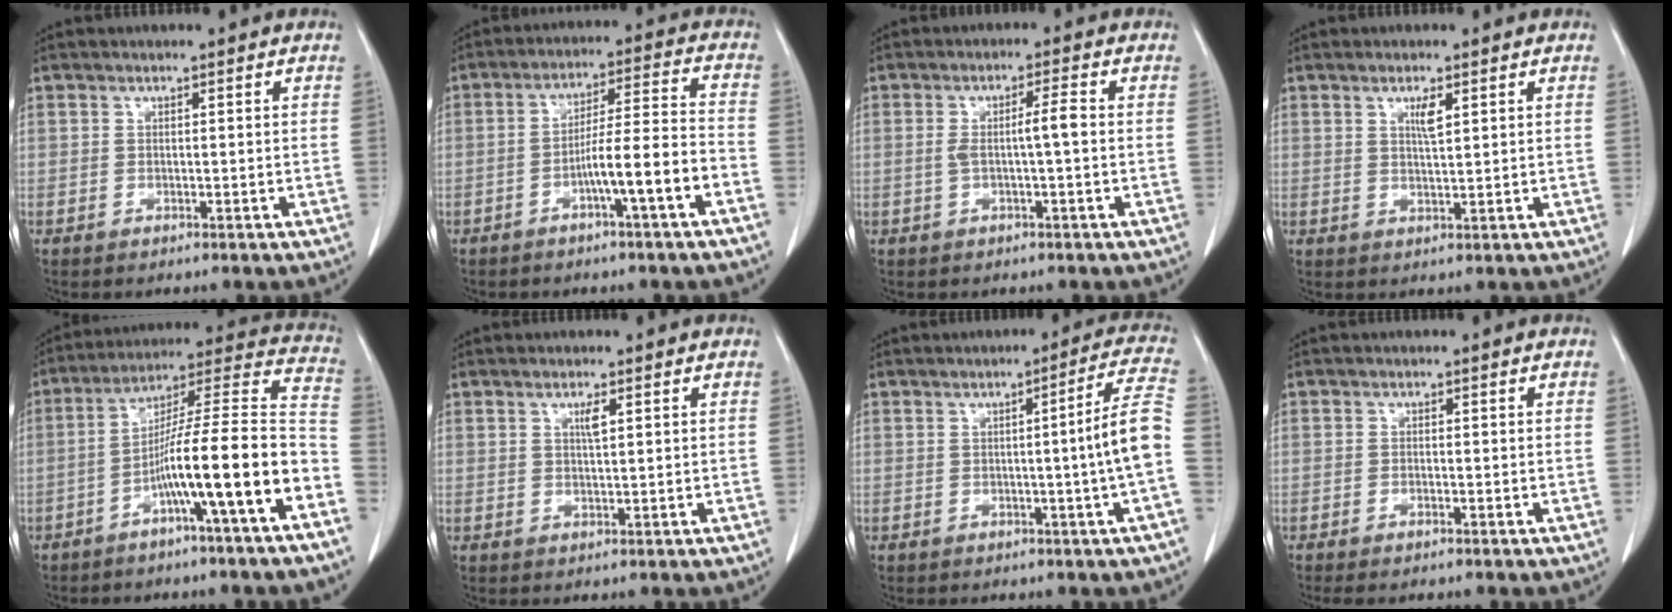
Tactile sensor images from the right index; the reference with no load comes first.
{"total": 9.0, "force": [-4.0, -0.4, 8.0], "torque": [-0.135, 0.017, -0.065]}
{"total": 3.6, "force": [-0.2, 0.0, 3.6], "torque": [-0.068, 0.006, -0.002]}
{"total": 2.5, "force": [1.2, 0.3, 2.2], "torque": [-0.042, -0.003, 0.022]}
{"total": 16.5, "force": [-6.8, -0.5, 15.0], "torque": [-0.232, 0.019, -0.116]}
{"total": 1.7, "force": [0.7, 0.1, 1.5], "torque": [-0.031, -0.001, 0.014]}
{"total": 7.9, "force": [-1.2, -1.9, 7.6], "torque": [-0.094, 0.002, -0.019]}
{"total": 1.5, "force": [-1.2, 0.1, 0.9], "torque": [-0.015, -0.002, -0.014]}